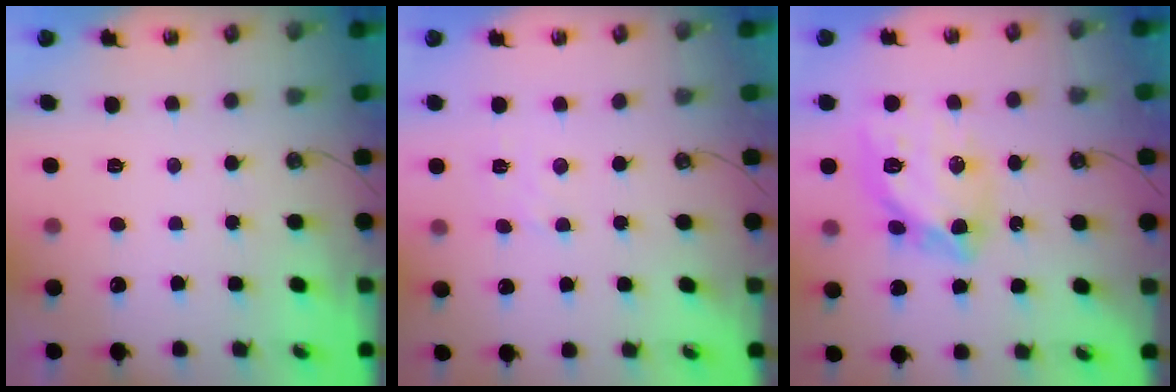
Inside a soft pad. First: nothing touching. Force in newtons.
{"total": 2.5, "press": 2.5, "slide": 0.4}
{"total": 15.7, "press": 15.6, "slide": 1.3}